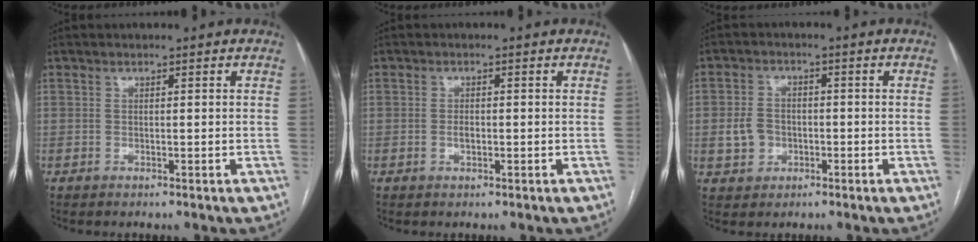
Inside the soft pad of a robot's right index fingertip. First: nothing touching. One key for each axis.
{"total": 1.4, "fx": -0.3, "fy": 0.7, "fz": 1.2, "tx": -0.022, "ty": 0.002, "tz": -0.005}
{"total": 4.6, "fx": -1.1, "fy": 3.9, "fz": 2.1, "tx": -0.045, "ty": 0.012, "tz": -0.012}